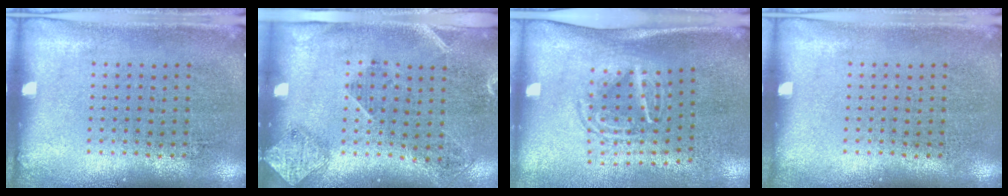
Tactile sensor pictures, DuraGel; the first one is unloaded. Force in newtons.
{"total": 1.7, "press": 1.3, "slide": 1.1}
{"total": 1.6, "press": 1.2, "slide": 1.1}
{"total": 0.0}